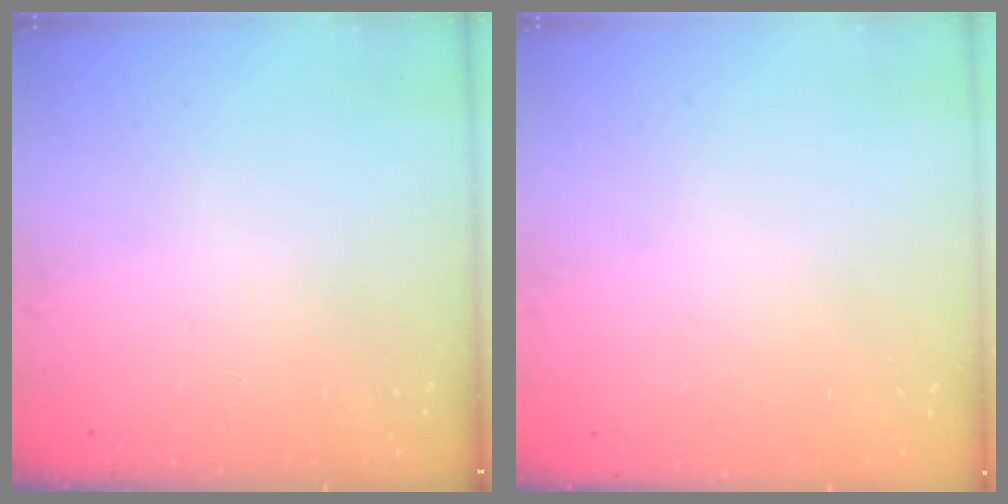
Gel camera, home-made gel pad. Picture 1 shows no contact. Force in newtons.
{"total": 0.0}